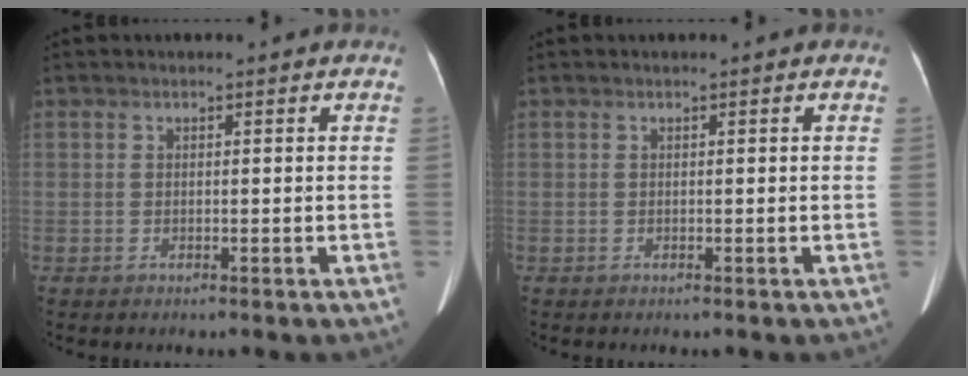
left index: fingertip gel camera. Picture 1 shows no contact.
{"total": 0.0}